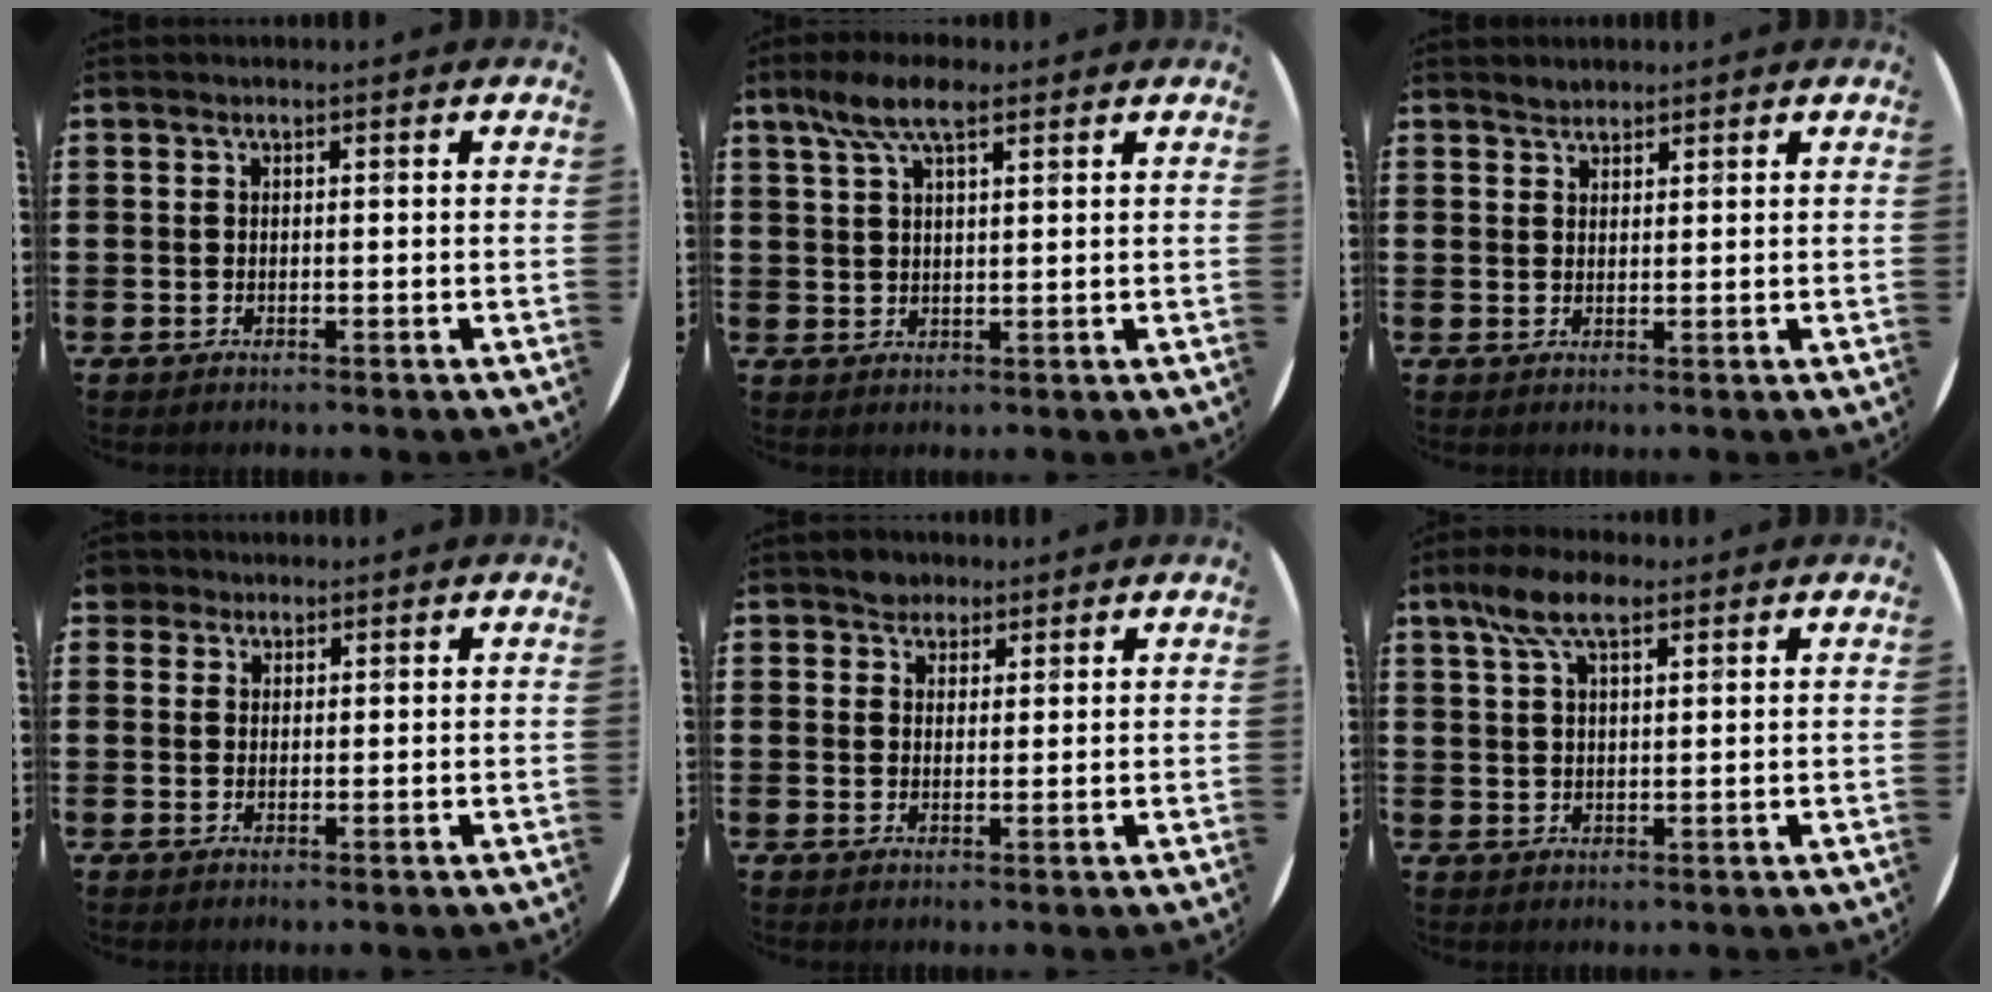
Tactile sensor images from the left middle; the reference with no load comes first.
{"total": 6.6, "force": [4.1, 2.3, 4.5], "torque": [-0.090, 0.006, 0.072]}
{"total": 1.5, "force": [1.5, 0.4, -0.1], "torque": [-0.001, 0.003, 0.029]}
{"total": 1.9, "force": [1.5, 1.1, 0.0], "torque": [0.004, 0.003, 0.029]}
{"total": 2.5, "force": [2.2, 1.3, 0.0], "torque": [0.003, 0.001, 0.042]}
{"total": 6.4, "force": [4.0, 2.5, 4.4], "torque": [-0.095, 0.008, 0.072]}